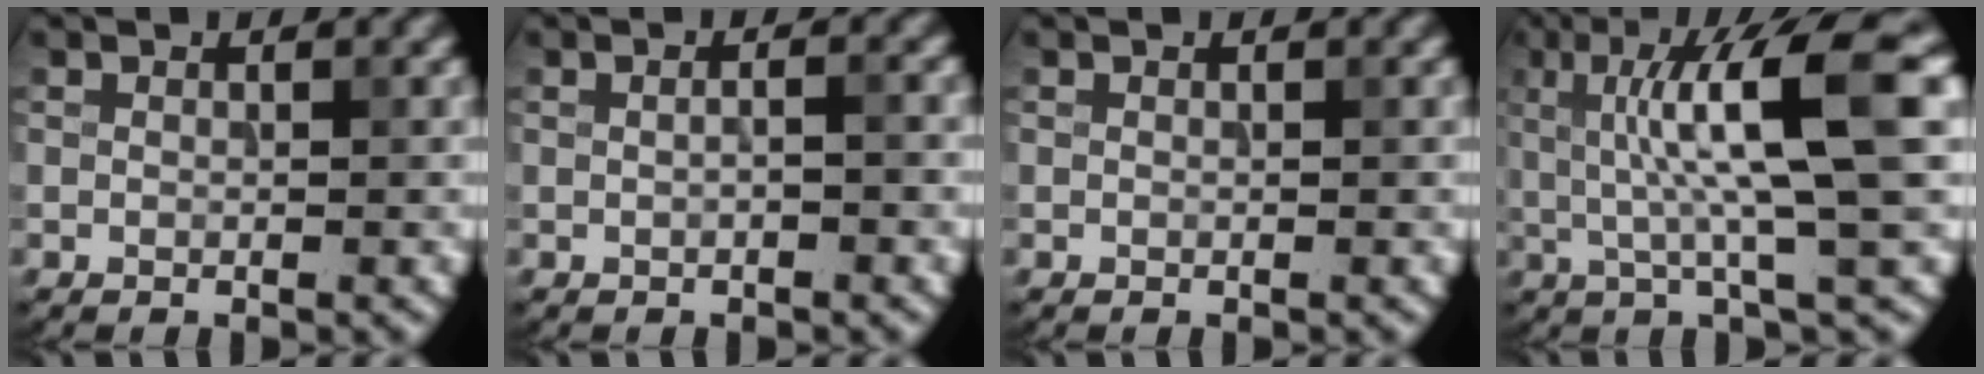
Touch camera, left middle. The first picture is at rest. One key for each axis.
{"total": 1.9, "fx": 0.3, "fy": 0.9, "fz": 1.7, "tx": -0.010, "ty": 0.011, "tz": -0.012}
{"total": 0.0}
{"total": 10.4, "fx": 1.7, "fy": 1.8, "fz": 10.1, "tx": -0.155, "ty": 0.009, "tz": 0.033}